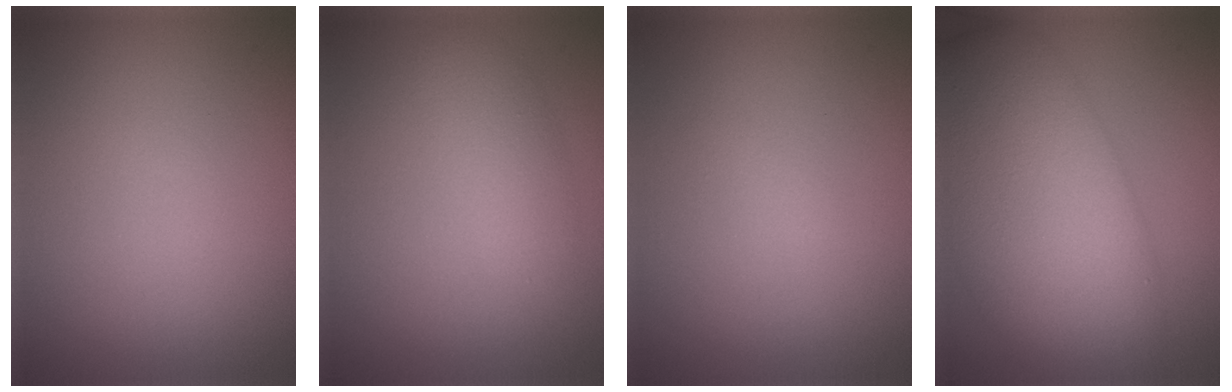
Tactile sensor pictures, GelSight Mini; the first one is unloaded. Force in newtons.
{"total": 2.7, "press": 2.7, "slide": 0.1}
{"total": 0.5, "press": 0.5, "slide": 0.0}
{"total": 12.8, "press": 12.8, "slide": 0.5}